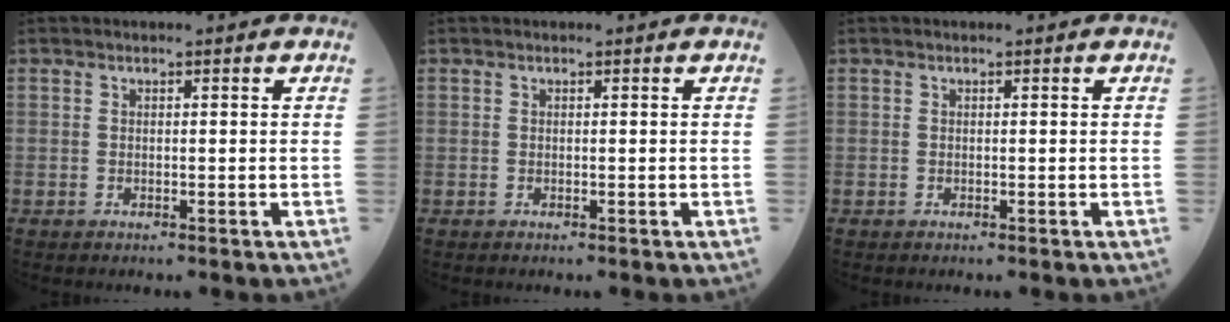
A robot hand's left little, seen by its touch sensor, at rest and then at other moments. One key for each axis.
{"total": 0.0}
{"total": 0.0}